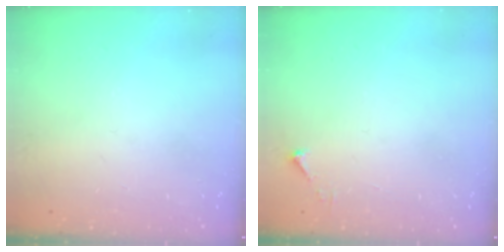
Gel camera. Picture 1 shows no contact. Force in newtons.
{"total": 2.5, "press": 2.5, "slide": 0.3}